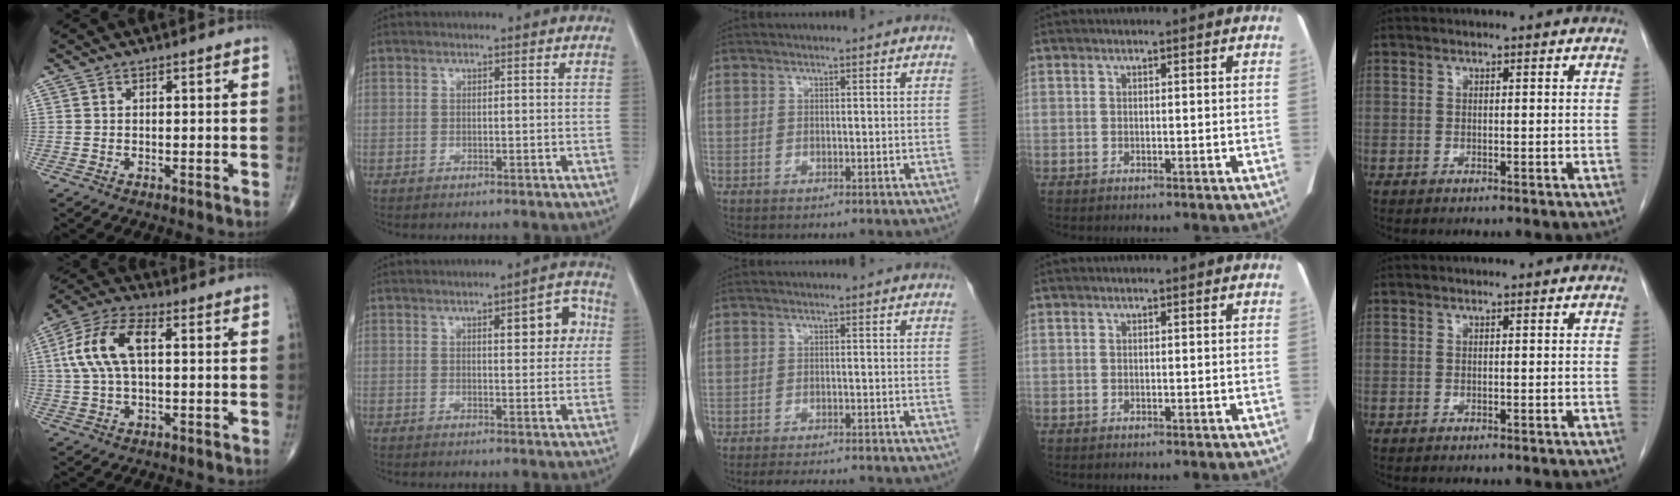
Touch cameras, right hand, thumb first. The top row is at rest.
{"thumb": {"total": 11.5, "force": [1.9, 5.6, 9.9], "torque": [-0.211, 0.028, 0.032]}, "index": {"total": 6.6, "force": [1.9, 2.2, 5.9], "torque": [-0.069, 0.014, 0.022]}, "middle": {"total": 9.8, "force": [-8.8, 1.5, 4.0], "torque": [-0.051, -0.010, -0.110]}}